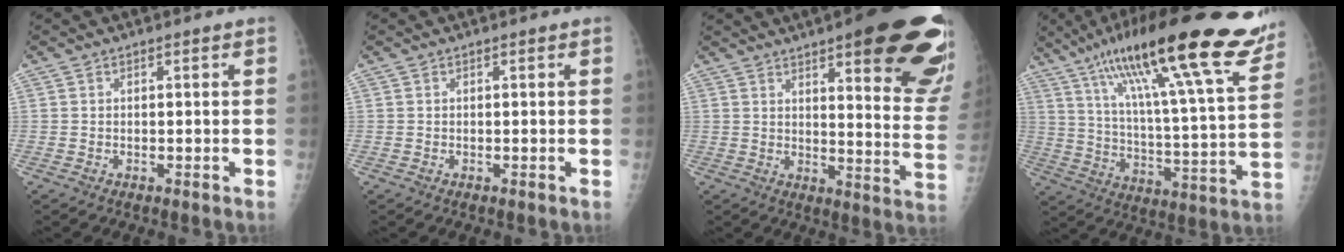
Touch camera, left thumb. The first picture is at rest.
{"total": 0.0}
{"total": 25.6, "force": [14.1, 6.2, 20.4], "torque": [-0.195, -0.051, 0.177]}
{"total": 29.2, "force": [19.6, 4.5, 21.1], "torque": [-0.325, -0.046, 0.305]}